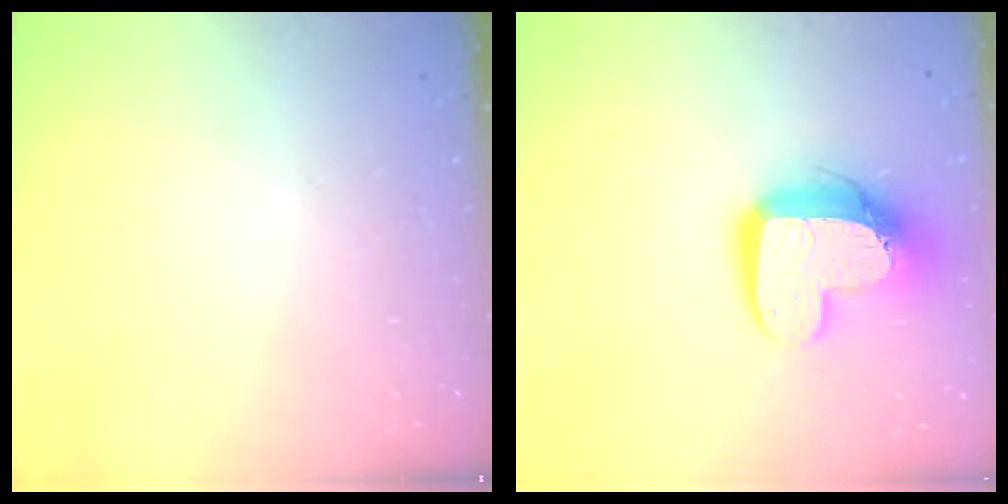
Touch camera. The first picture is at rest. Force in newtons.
{"total": 13.7, "press": 13.7, "slide": 1.2}